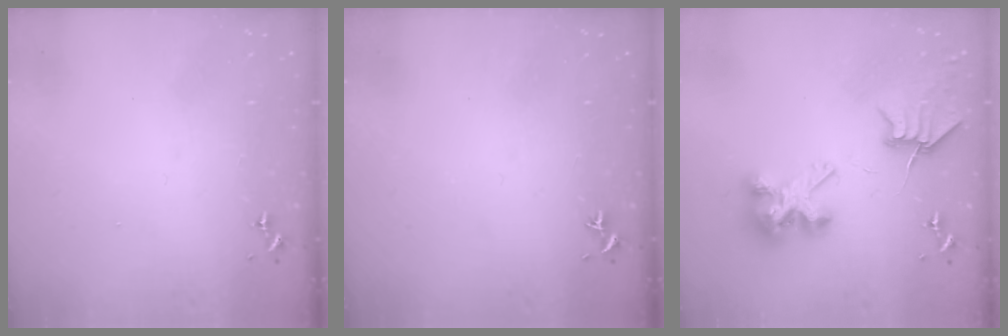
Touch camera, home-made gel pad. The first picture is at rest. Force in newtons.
{"total": 0.0}
{"total": 8.1, "press": 8.0, "slide": 1.3}